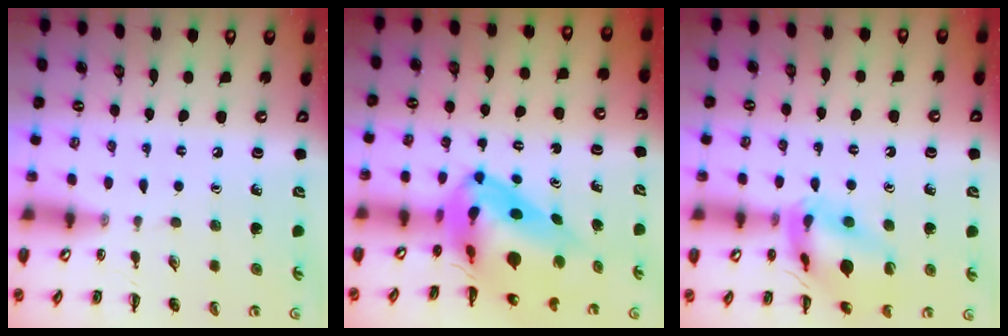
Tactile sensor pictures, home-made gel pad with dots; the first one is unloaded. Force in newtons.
{"total": 8.7, "press": 8.3, "slide": 2.6}
{"total": 15.1, "press": 15.0, "slide": 1.1}